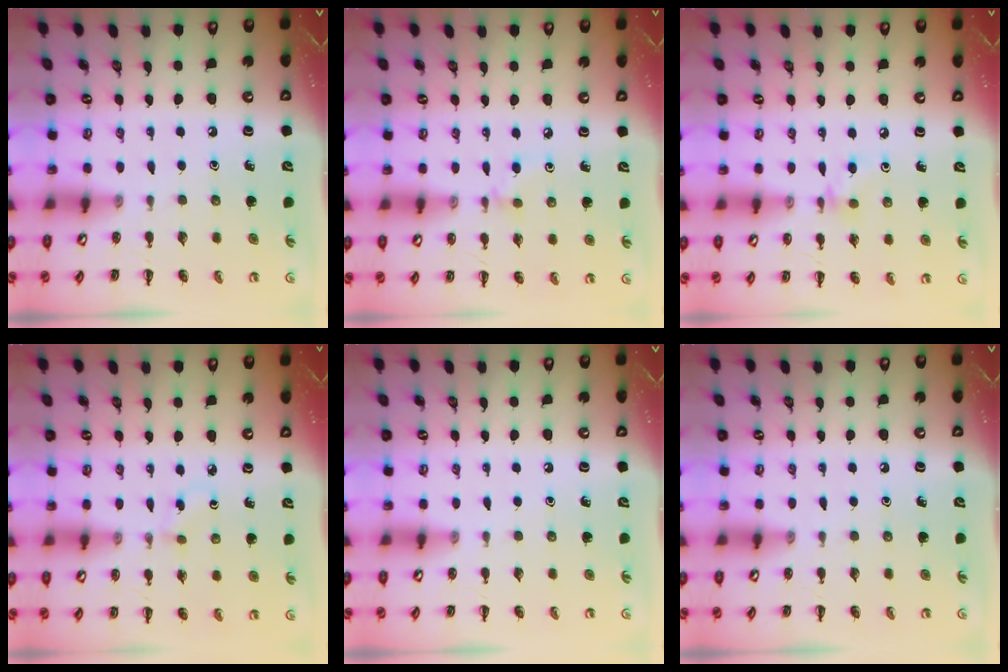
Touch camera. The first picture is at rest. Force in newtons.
{"total": 3.2, "press": 3.1, "slide": 1.0}
{"total": 5.1, "press": 4.7, "slide": 1.8}
{"total": 1.9, "press": 1.7, "slide": 0.9}
{"total": 0.0}
{"total": 0.0}